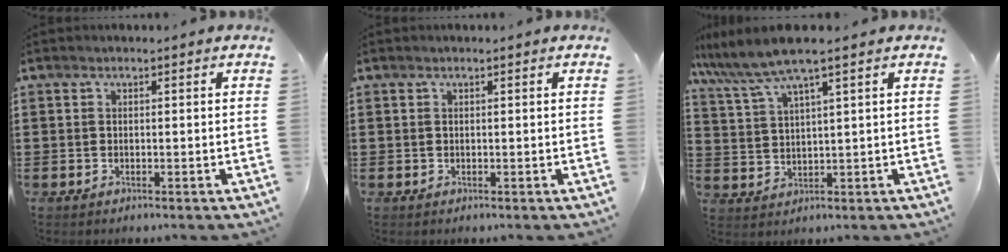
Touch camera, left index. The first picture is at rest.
{"total": 0.0}
{"total": 5.8, "force": [4.1, 0.6, 4.1], "torque": [-0.092, -0.009, 0.070]}